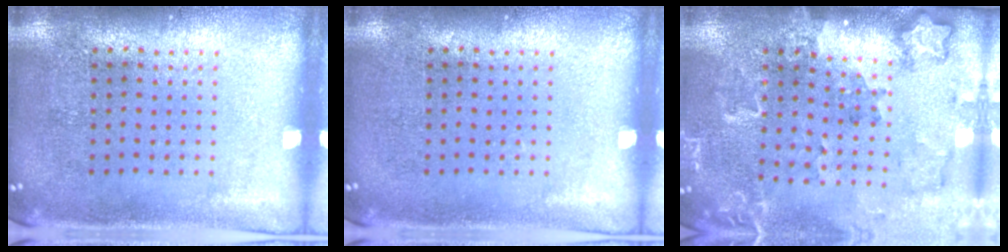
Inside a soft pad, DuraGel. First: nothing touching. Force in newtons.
{"total": 0.0}
{"total": 1.8, "press": 1.8, "slide": 0.2}